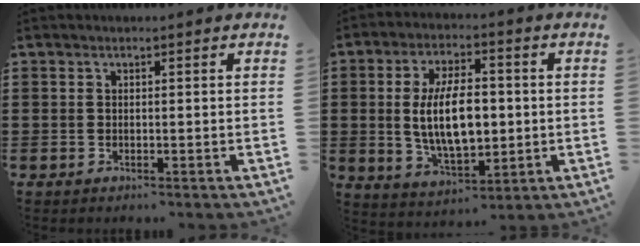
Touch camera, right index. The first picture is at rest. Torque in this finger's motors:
{"motor_torque": [2.14, 0.00, 0.66, 0.21]}